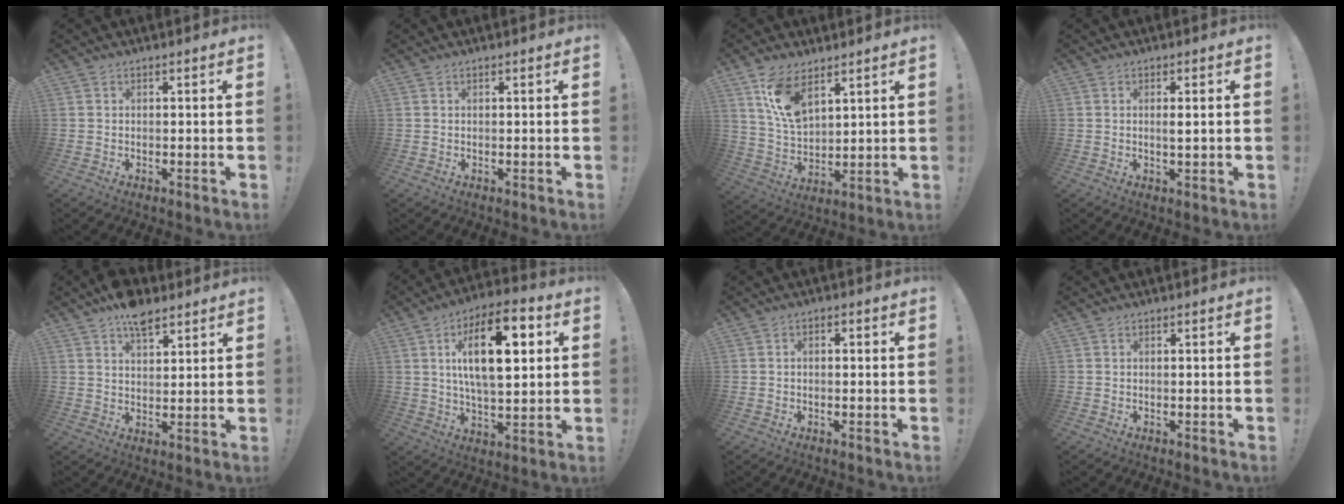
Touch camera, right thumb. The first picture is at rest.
{"total": 0.0}
{"total": 11.8, "force": [7.1, 6.4, 6.9], "torque": [-0.127, -0.028, 0.137]}
{"total": 2.0, "force": [0.4, 0.1, 1.9], "torque": [-0.029, -0.006, 0.004]}
{"total": 8.3, "force": [5.9, 4.0, 4.2], "torque": [-0.064, -0.027, 0.107]}
{"total": 19.1, "force": [5.5, 8.3, 16.3], "torque": [-0.253, -0.008, 0.077]}
{"total": 1.3, "force": [-0.5, 0.8, 0.9], "torque": [-0.006, 0.002, -0.012]}
{"total": 0.0}